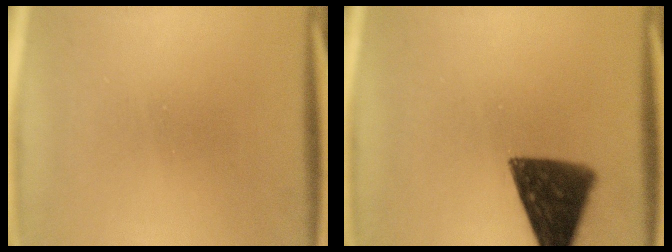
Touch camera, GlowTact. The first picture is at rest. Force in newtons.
{"total": 12.4}